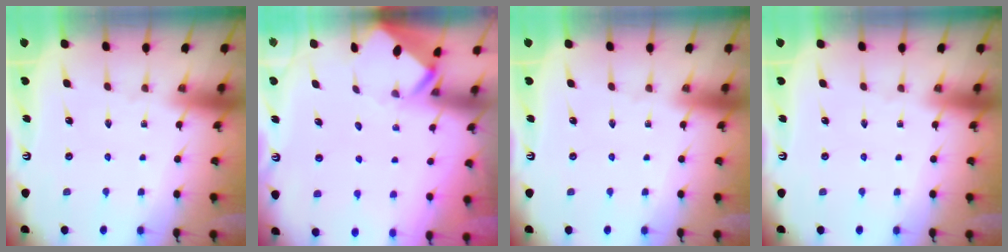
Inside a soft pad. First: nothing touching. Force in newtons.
{"total": 3.4, "press": 3.4, "slide": 0.2}
{"total": 0.0}
{"total": 0.0}